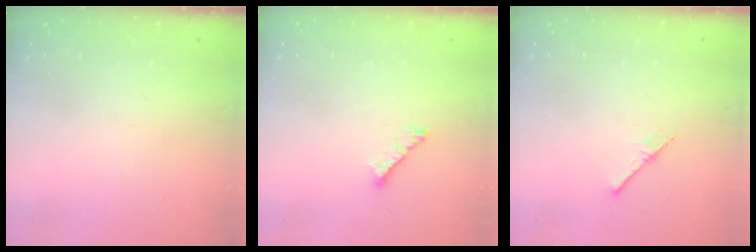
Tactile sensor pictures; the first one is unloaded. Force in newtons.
{"total": 2.1, "press": 2.0, "slide": 0.5}
{"total": 1.9, "press": 1.9, "slide": 0.2}